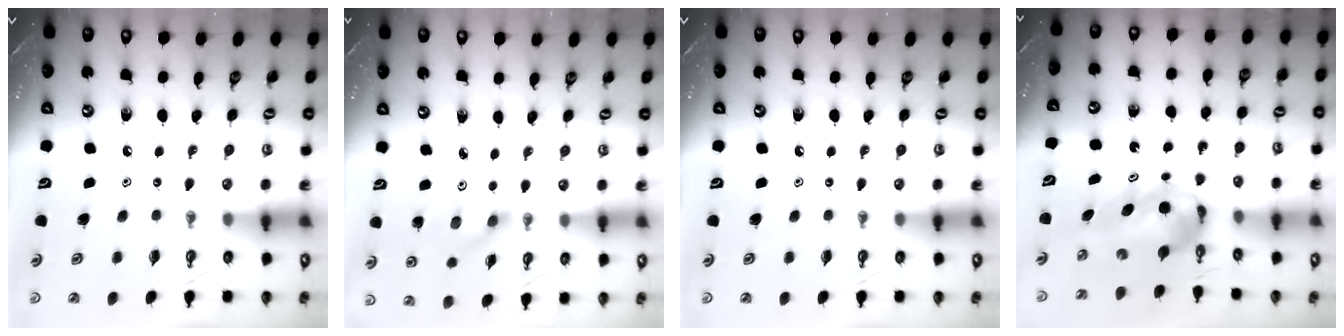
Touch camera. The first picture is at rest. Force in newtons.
{"total": 2.9, "press": 2.8, "slide": 0.7}
{"total": 0.0}
{"total": 6.2, "press": 6.1, "slide": 1.2}